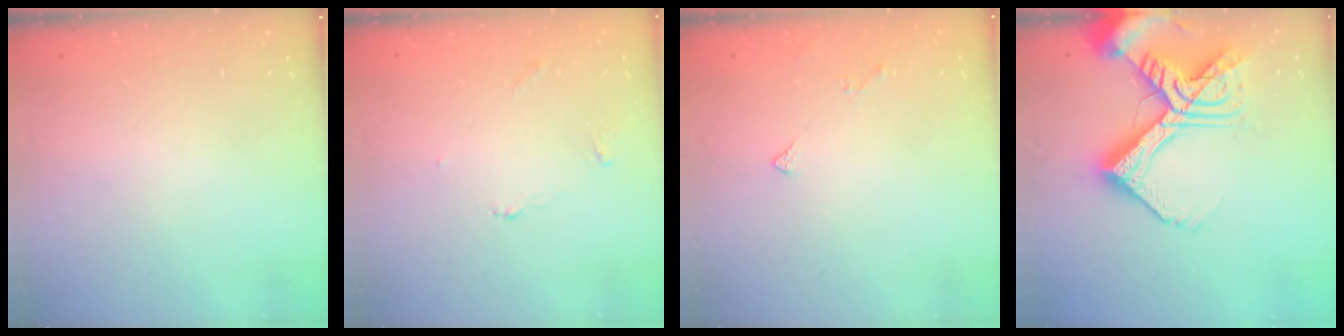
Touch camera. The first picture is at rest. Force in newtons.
{"total": 2.5, "press": 2.5, "slide": 0.3}
{"total": 2.8, "press": 2.8, "slide": 0.5}
{"total": 20.7, "press": 20.5, "slide": 2.6}